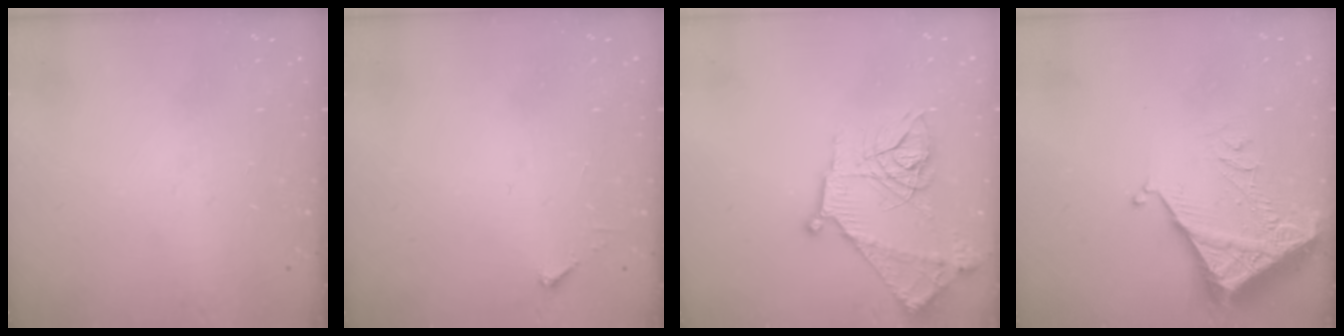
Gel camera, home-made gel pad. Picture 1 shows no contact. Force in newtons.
{"total": 2.5, "press": 2.5, "slide": 0.3}
{"total": 16.5, "press": 16.5, "slide": 1.3}
{"total": 5.4, "press": 5.4, "slide": 0.7}